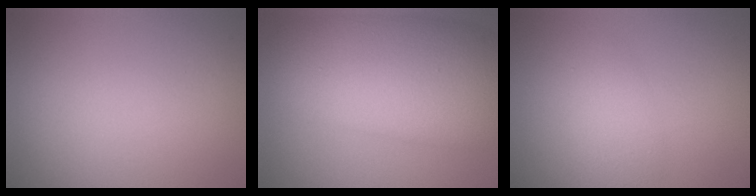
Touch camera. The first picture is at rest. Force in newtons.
{"total": 11.5, "press": 11.5, "slide": 0.2}
{"total": 2.7, "press": 2.7, "slide": 0.2}